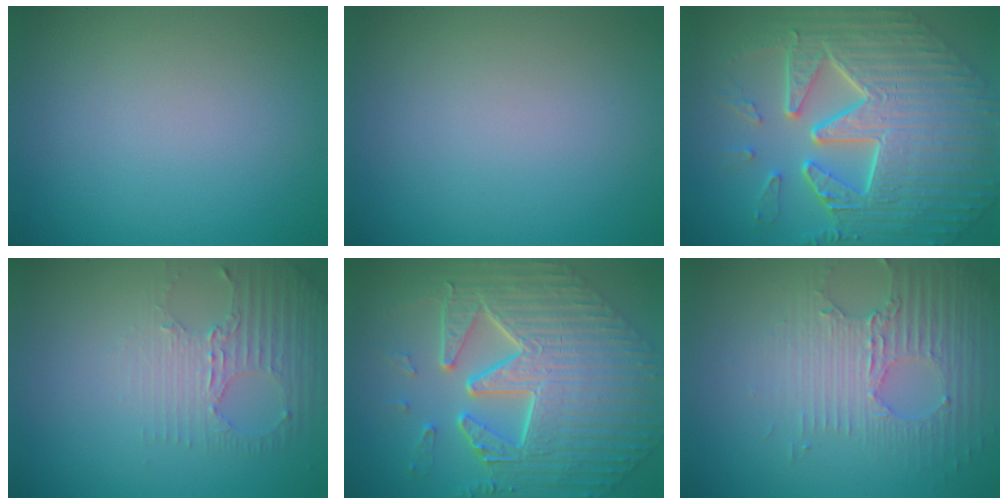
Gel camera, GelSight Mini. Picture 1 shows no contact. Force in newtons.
{"total": 0.0}
{"total": 11.1, "press": 7.5, "slide": 8.1}
{"total": 2.9, "press": 2.3, "slide": 1.8}
{"total": 10.4, "press": 7.3, "slide": 7.4}
{"total": 3.5, "press": 3.3, "slide": 1.3}